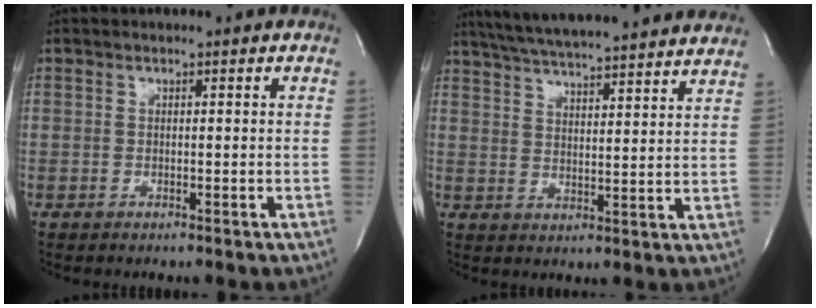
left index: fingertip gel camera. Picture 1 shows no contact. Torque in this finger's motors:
{"motor_torque": [0.00, -0.70, 0.19, 0.13]}